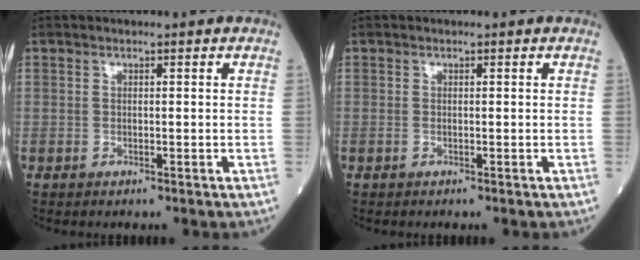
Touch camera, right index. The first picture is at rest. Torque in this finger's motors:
{"motor_torque": [-0.13, -0.14, -0.01, -0.01]}